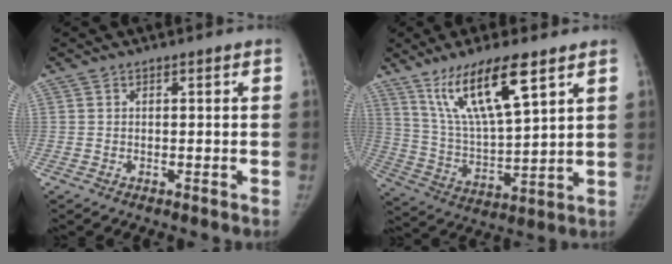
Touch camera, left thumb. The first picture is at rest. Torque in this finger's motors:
{"motor_torque": [0.22, 0.22, 1.69, -1.08, 0.18]}